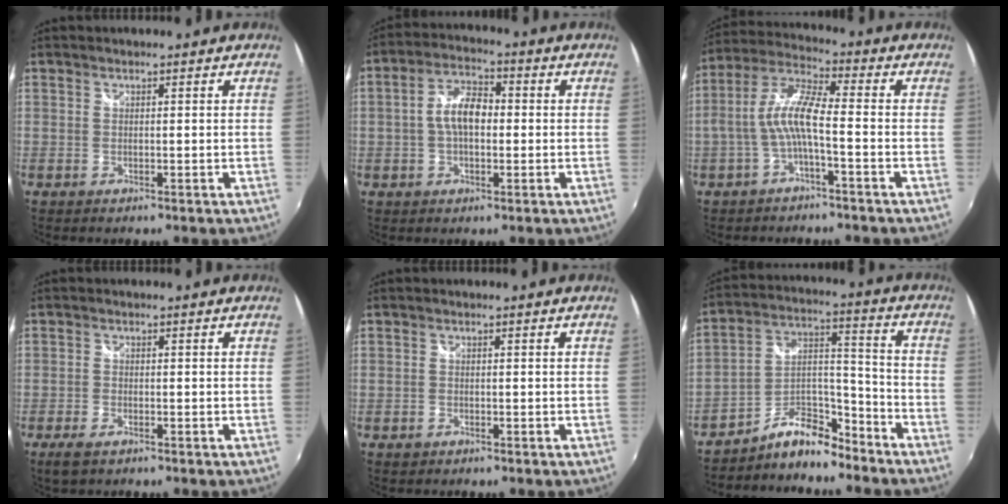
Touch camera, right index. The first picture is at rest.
{"total": 7.3, "force": [-0.4, 4.0, 6.1], "torque": [-0.117, 0.017, -0.007]}
{"total": 8.3, "force": [-2.2, 1.5, 7.9], "torque": [-0.182, 0.014, -0.039]}
{"total": 3.5, "force": [-2.4, 1.5, 2.1], "torque": [-0.053, -0.009, -0.045]}
{"total": 1.4, "force": [-0.8, 1.0, 0.4], "torque": [-0.012, -0.002, -0.014]}
{"total": 9.9, "force": [-8.4, 4.0, 3.5], "torque": [-0.062, 0.050, -0.147]}